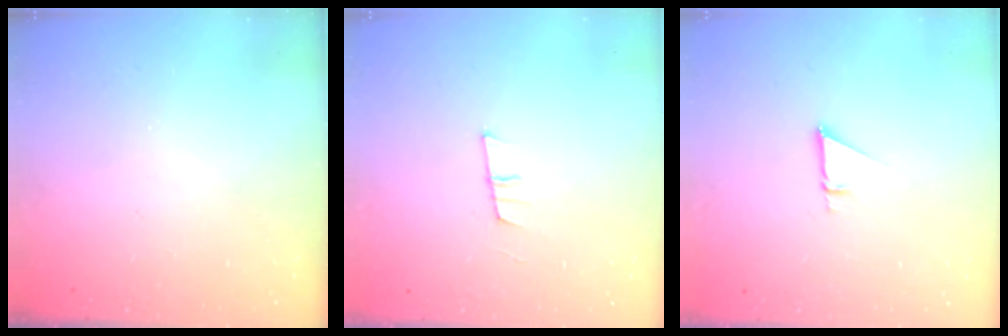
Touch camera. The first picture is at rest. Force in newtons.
{"total": 6.4, "press": 5.7, "slide": 2.9}
{"total": 2.7, "press": 2.7, "slide": 0.2}